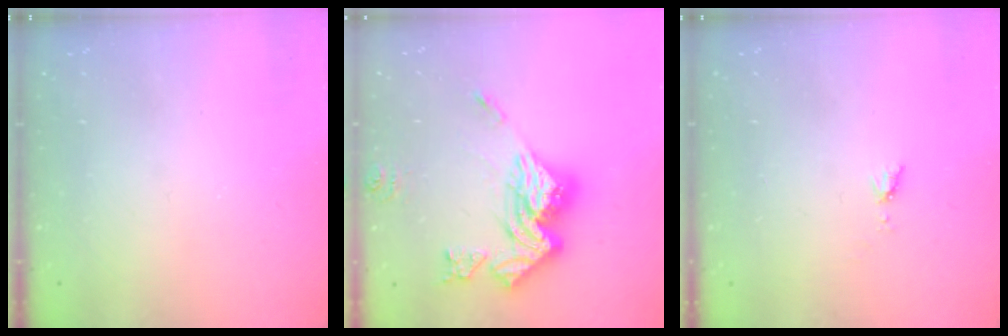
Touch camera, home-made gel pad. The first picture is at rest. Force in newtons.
{"total": 20.1, "press": 19.9, "slide": 2.2}
{"total": 5.7, "press": 5.7, "slide": 0.6}